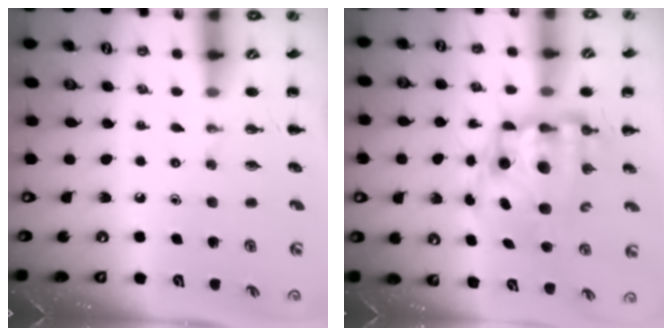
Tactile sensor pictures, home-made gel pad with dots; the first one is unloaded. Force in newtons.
{"total": 14.5, "press": 14.1, "slide": 3.3}